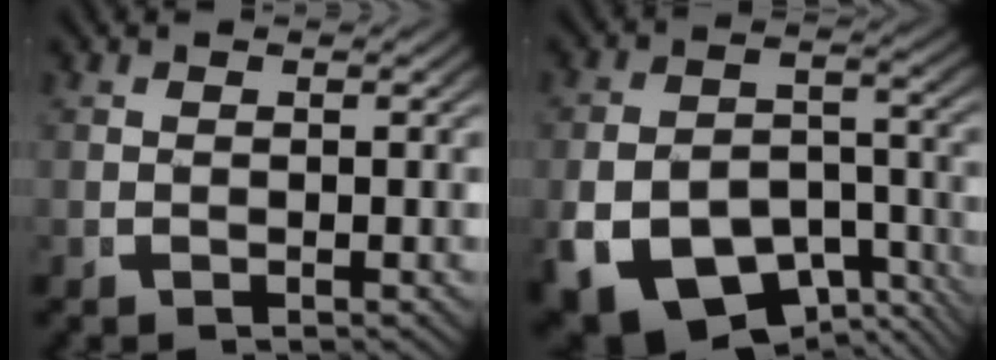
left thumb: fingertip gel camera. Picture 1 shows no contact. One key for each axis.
{"total": 12.2, "fx": -6.3, "fy": 8.2, "fz": 6.5, "tx": -0.141, "ty": -0.057, "tz": -0.077}